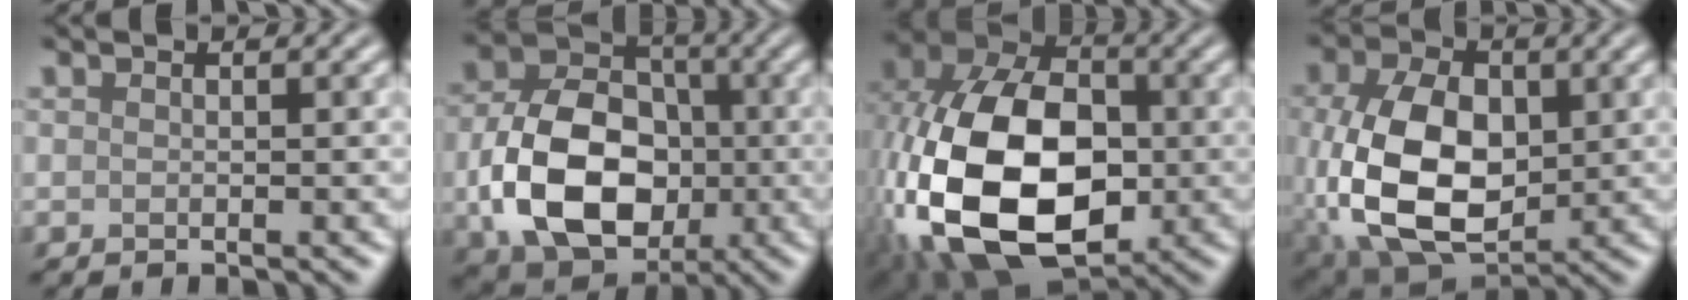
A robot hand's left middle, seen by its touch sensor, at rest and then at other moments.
{"total": 11.4, "force": [-2.1, 8.3, 7.5], "torque": [-0.146, -0.008, -0.036]}
{"total": 17.5, "force": [-2.9, 11.7, 12.7], "torque": [-0.264, -0.012, -0.055]}
{"total": 12.3, "force": [-1.1, 7.9, 9.3], "torque": [-0.205, -0.007, -0.023]}